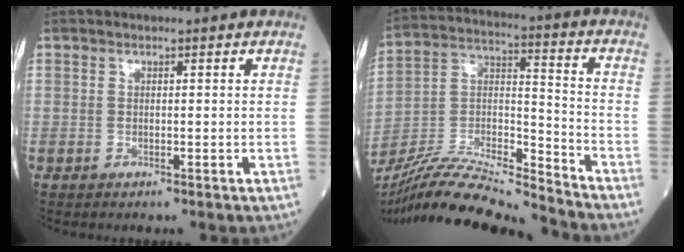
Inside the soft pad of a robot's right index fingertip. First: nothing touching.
{"total": 17.6, "force": [-16.6, -0.4, 6.0], "torque": [-0.110, 0.013, -0.300]}